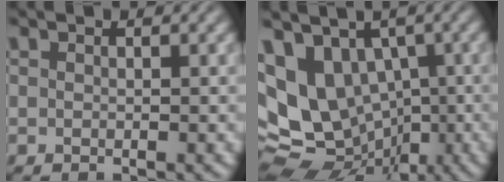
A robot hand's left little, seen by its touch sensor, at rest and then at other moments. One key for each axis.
{"total": 12.5, "fx": 1.1, "fy": 9.6, "fz": 7.9, "tx": -0.142, "ty": -0.016, "tz": 0.042}